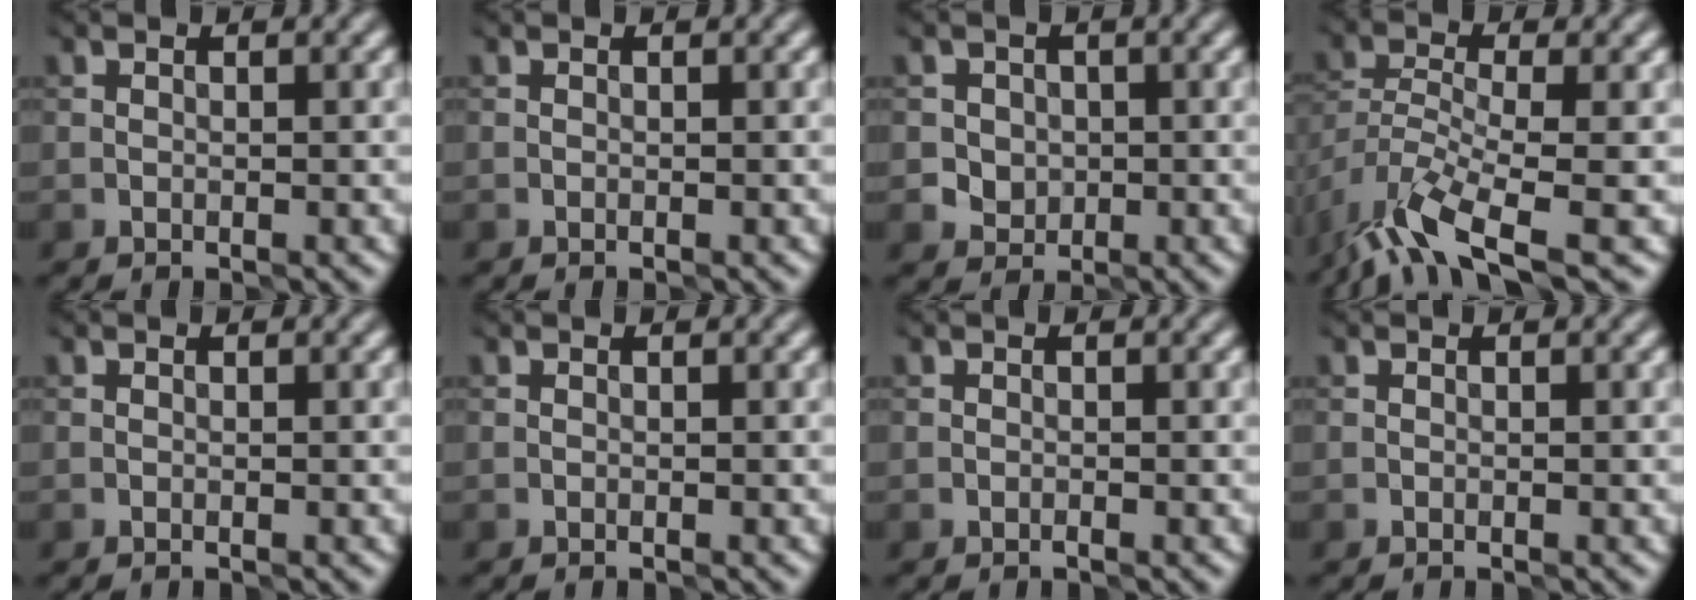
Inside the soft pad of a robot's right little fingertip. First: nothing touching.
{"total": 0.0}
{"total": 2.2, "force": [-0.2, 2.0, 0.7], "torque": [-0.002, 0.000, -0.003]}
{"total": 7.9, "force": [-5.5, 2.2, 5.2], "torque": [-0.104, -0.006, -0.116]}
{"total": 0.0}
{"total": 0.0}
{"total": 0.0}
{"total": 0.0}